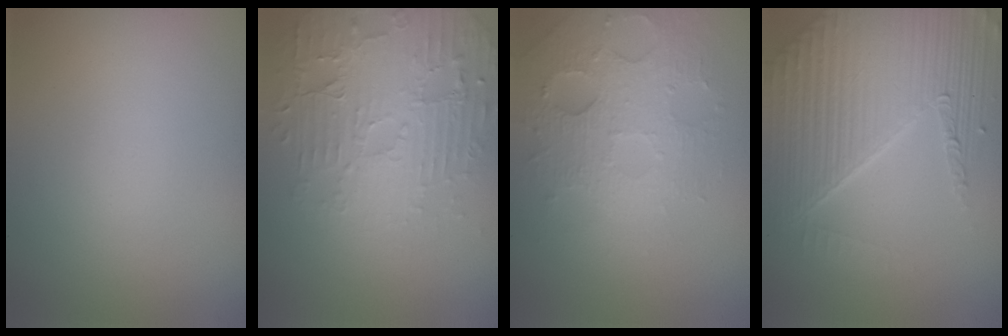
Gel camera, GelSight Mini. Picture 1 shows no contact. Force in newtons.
{"total": 5.1, "press": 3.8, "slide": 3.4}
{"total": 3.6, "press": 3.3, "slide": 1.5}
{"total": 7.6, "press": 5.4, "slide": 5.3}